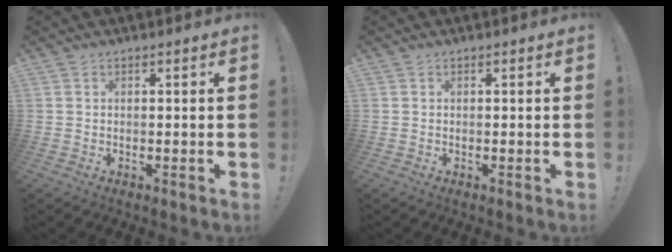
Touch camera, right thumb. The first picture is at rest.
{"total": 0.0}